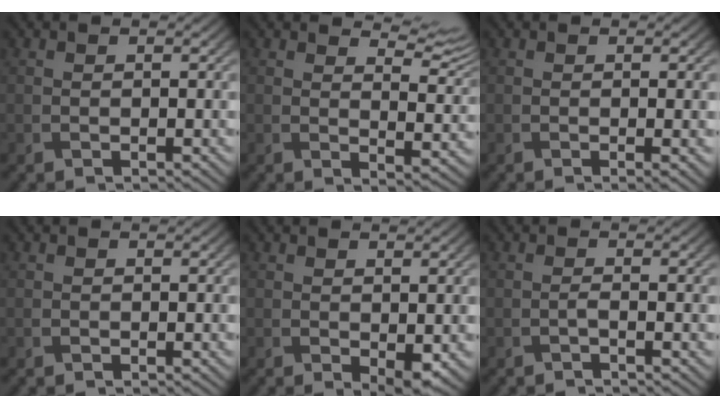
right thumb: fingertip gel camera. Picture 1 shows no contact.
{"total": 7.0, "force": [5.3, 2.1, 4.1], "torque": [-0.066, -0.003, 0.084]}
{"total": 2.0, "force": [-0.1, 0.3, 2.0], "torque": [-0.031, 0.001, -0.006]}
{"total": 0.0}
{"total": 2.5, "force": [-0.3, 1.1, 2.2], "torque": [-0.033, -0.012, 0.001]}
{"total": 1.0, "force": [-0.4, 0.0, 0.9], "torque": [-0.017, 0.004, -0.011]}